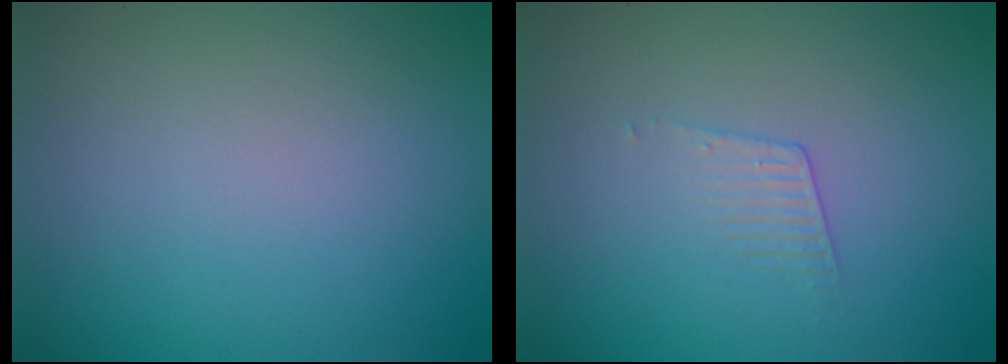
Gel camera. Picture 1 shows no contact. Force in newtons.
{"total": 1.1, "press": 0.2, "slide": 1.1}